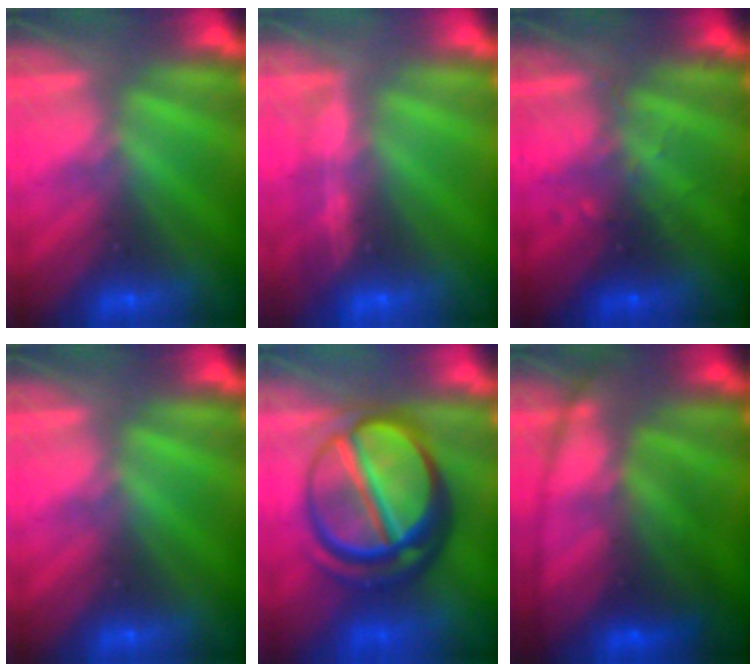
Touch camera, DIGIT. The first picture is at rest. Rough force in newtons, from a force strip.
{"total": 1.5}
{"total": 2.7}
{"total": 0.0}
{"total": 7.7}
{"total": 6.9}